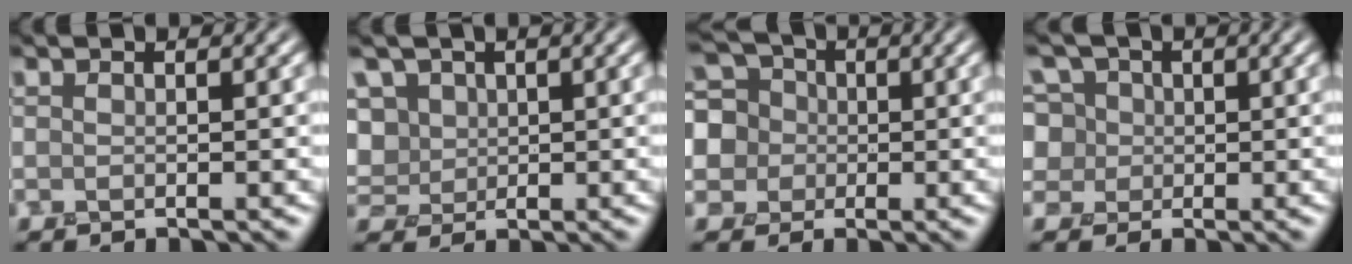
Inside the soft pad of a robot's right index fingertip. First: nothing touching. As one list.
[{"total": 6.9, "force": [3.0, 5.5, 3.0], "torque": [-0.068, 0.030, 0.042]}, {"total": 7.7, "force": [0.9, 7.3, 2.2], "torque": [-0.060, 0.046, -0.012]}, {"total": 7.7, "force": [3.1, 6.5, 2.7], "torque": [-0.052, 0.045, 0.023]}]